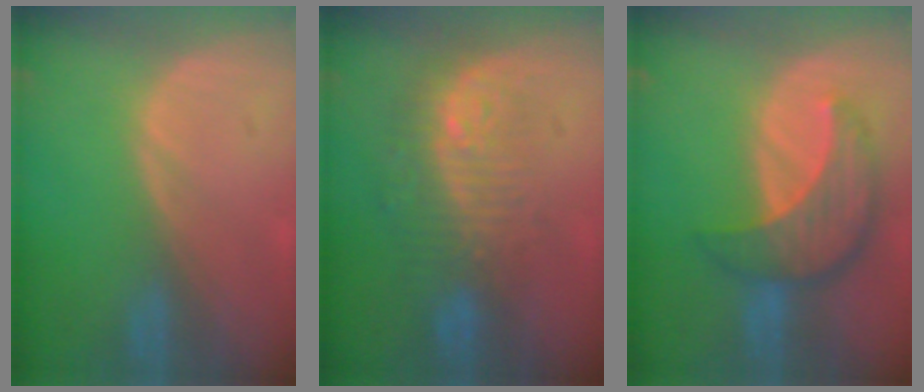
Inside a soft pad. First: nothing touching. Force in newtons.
{"total": 9.0, "press": 8.4, "slide": 3.2}
{"total": 8.2, "press": 7.6, "slide": 3.3}